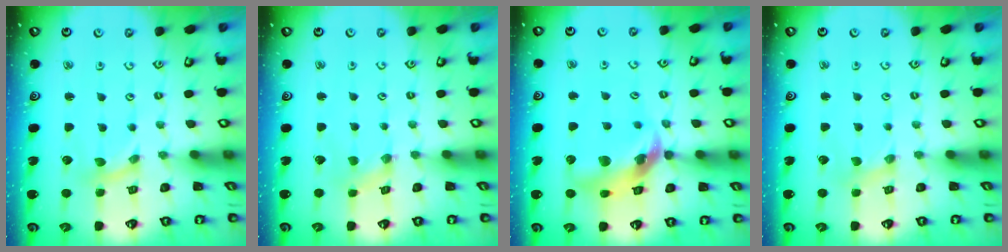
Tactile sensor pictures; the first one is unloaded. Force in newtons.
{"total": 0.6, "press": 0.5, "slide": 0.2}
{"total": 16.0, "press": 15.9, "slide": 2.1}
{"total": 0.0}